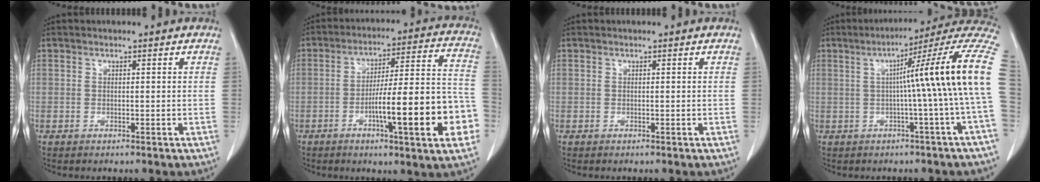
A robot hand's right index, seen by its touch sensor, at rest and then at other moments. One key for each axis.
{"total": 17.8, "fx": -5.8, "fy": 1.7, "fz": 16.7, "tx": -0.206, "ty": 0.020, "tz": -0.077}
{"total": 0.0}
{"total": 16.3, "fx": 0.9, "fy": -1.8, "fz": 16.2, "tx": -0.199, "ty": 0.032, "tz": 0.001}